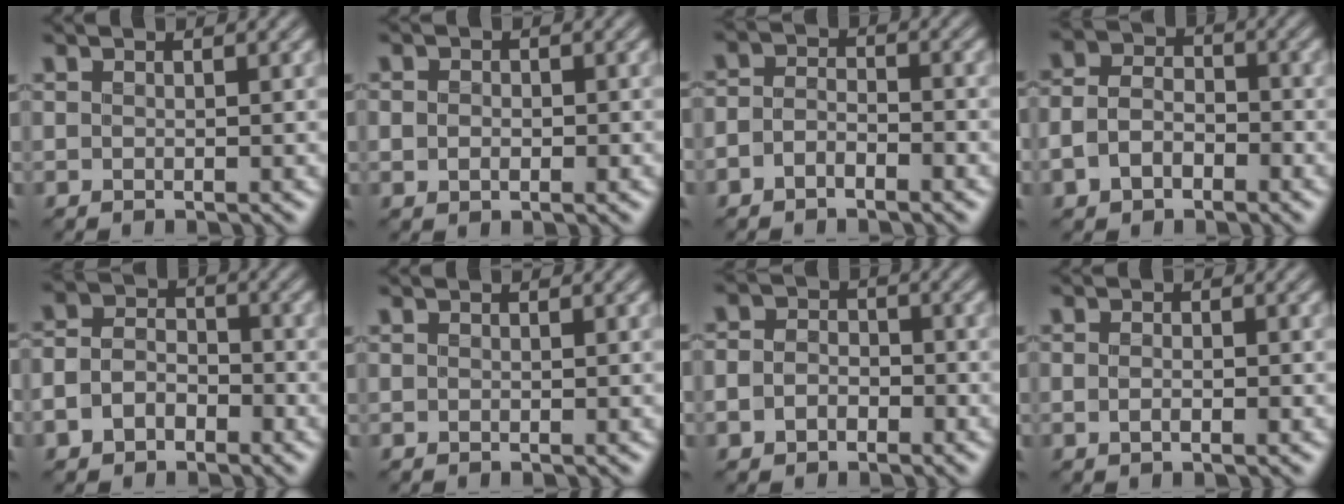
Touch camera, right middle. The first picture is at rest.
{"total": 2.3, "force": [0.0, 1.7, 1.4], "torque": [-0.012, 0.005, -0.007]}
{"total": 2.4, "force": [-1.3, 1.4, 1.5], "torque": [-0.024, 0.004, -0.029]}
{"total": 3.8, "force": [-1.3, 2.8, 2.2], "torque": [-0.047, 0.001, -0.031]}
{"total": 3.8, "force": [-1.6, 2.8, 2.0], "torque": [-0.043, 0.002, -0.036]}
{"total": 0.0}
{"total": 3.2, "force": [-1.1, 2.6, 1.6], "torque": [-0.008, 0.000, -0.029]}
{"total": 1.7, "force": [-0.2, 1.0, 1.4], "torque": [-0.011, 0.000, -0.008]}